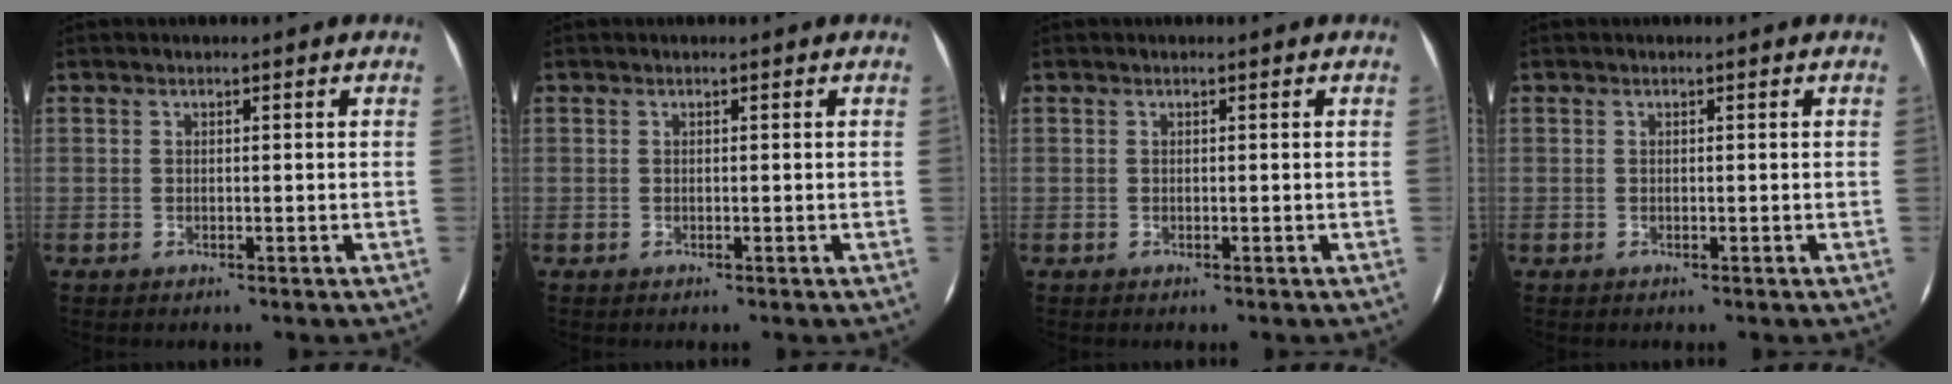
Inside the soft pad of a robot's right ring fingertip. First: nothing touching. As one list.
[{"total": 0.0}, {"total": 0.0}, {"total": 0.0}]